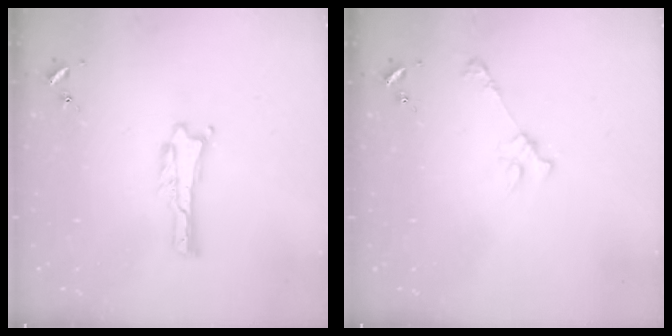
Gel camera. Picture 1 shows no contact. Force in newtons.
{"total": 2.4, "press": 2.4, "slide": 0.3}